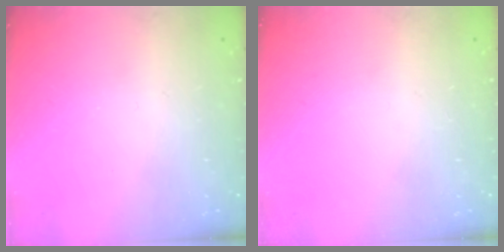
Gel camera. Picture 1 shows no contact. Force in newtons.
{"total": 0.0}